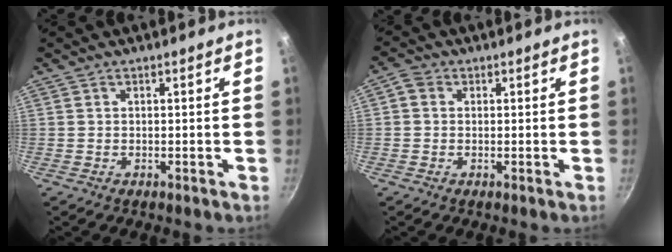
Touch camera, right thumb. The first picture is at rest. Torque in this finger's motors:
{"motor_torque": [0.03, 0.04, 0.24, 0.20, -0.01]}